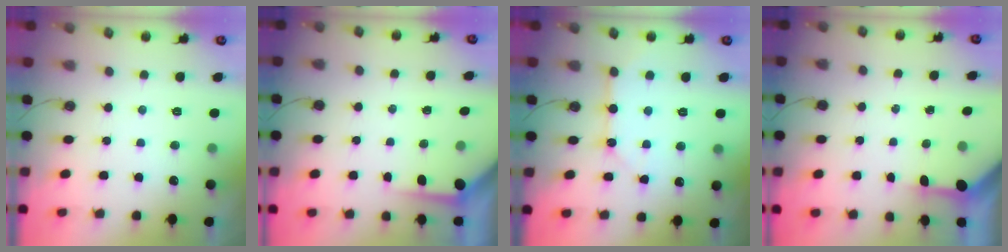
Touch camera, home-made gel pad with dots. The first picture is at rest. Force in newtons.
{"total": 3.4, "press": 3.4, "slide": 0.3}
{"total": 8.5, "press": 8.5, "slide": 0.8}
{"total": 3.2, "press": 3.2, "slide": 0.2}